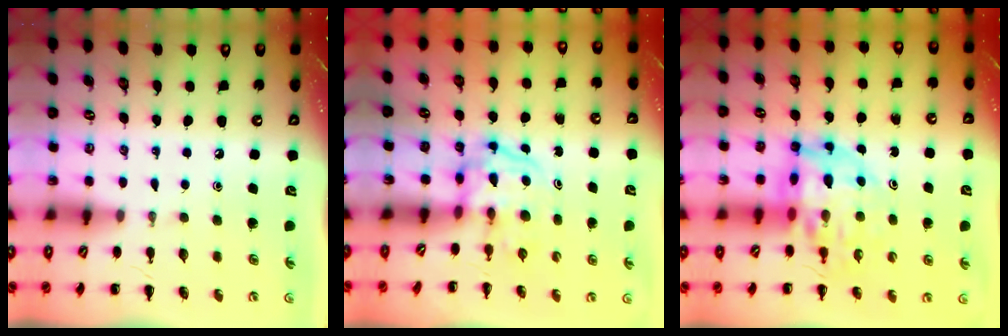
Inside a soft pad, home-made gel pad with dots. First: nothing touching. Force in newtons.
{"total": 3.8, "press": 3.8, "slide": 0.5}
{"total": 13.9, "press": 13.4, "slide": 3.8}